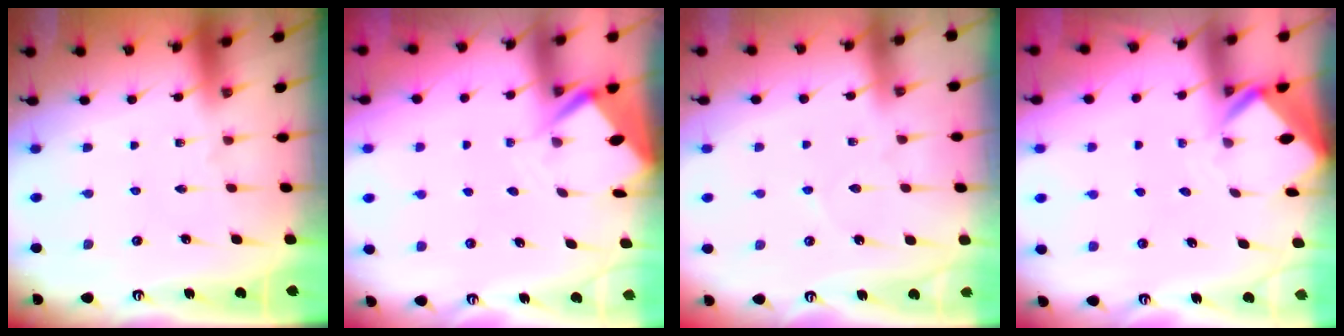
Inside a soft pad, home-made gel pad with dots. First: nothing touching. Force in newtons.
{"total": 3.6, "press": 3.6, "slide": 0.3}
{"total": 3.0, "press": 3.0, "slide": 0.5}
{"total": 2.9, "press": 2.9, "slide": 0.2}